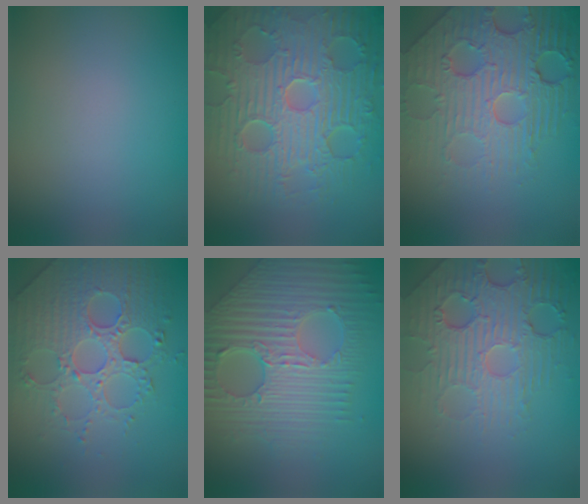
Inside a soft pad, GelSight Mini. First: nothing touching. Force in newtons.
{"total": 11.0, "press": 7.2, "slide": 8.3}
{"total": 7.8, "press": 6.1, "slide": 4.9}
{"total": 5.8, "press": 5.3, "slide": 2.4}
{"total": 9.8, "press": 6.7, "slide": 7.1}
{"total": 6.5, "press": 5.1, "slide": 4.1}